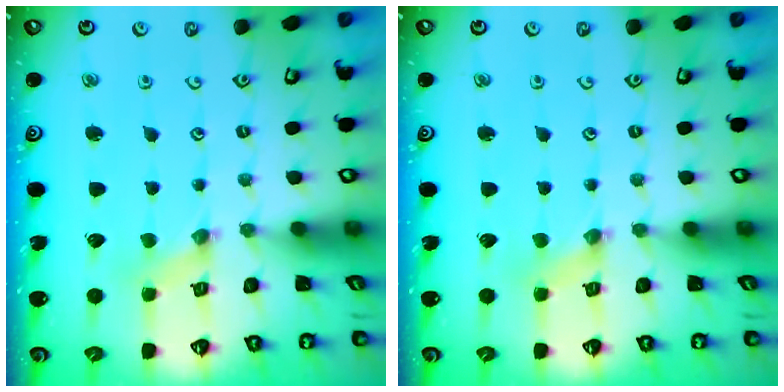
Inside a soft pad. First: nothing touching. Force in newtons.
{"total": 0.0}